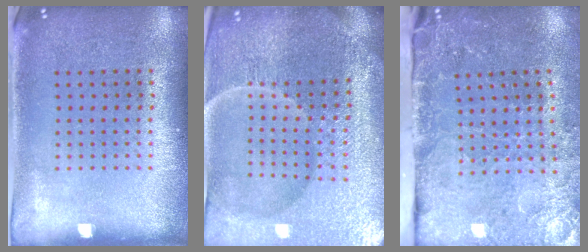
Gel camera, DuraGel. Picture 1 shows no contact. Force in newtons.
{"total": 6.1, "press": 5.5, "slide": 2.5}
{"total": 3.4, "press": 3.3, "slide": 0.9}